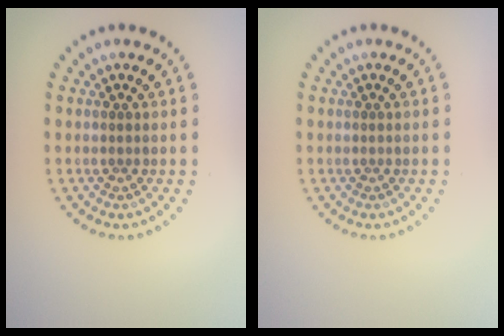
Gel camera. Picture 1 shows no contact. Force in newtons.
{"total": 0.0}